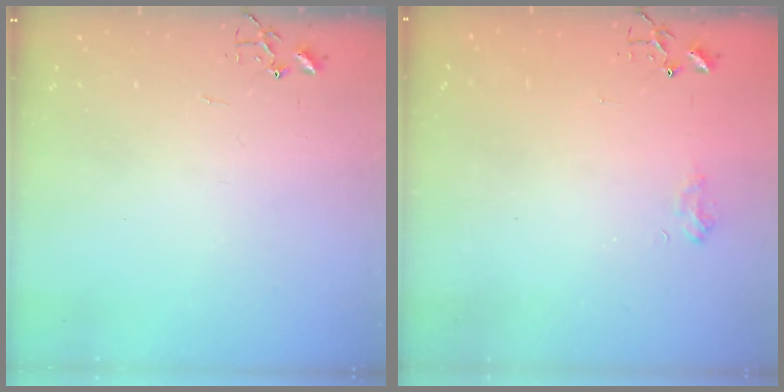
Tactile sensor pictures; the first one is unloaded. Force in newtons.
{"total": 6.9, "press": 6.9, "slide": 0.7}